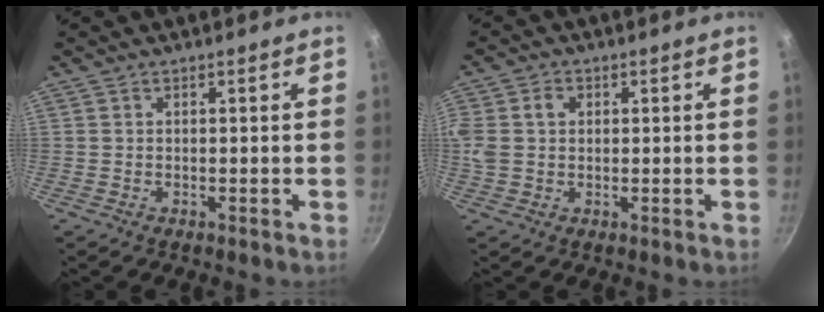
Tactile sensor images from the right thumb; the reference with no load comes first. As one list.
[{"total": 6.5, "force": [1.2, 5.0, 3.9], "torque": [-0.080, 0.013, 0.019]}]